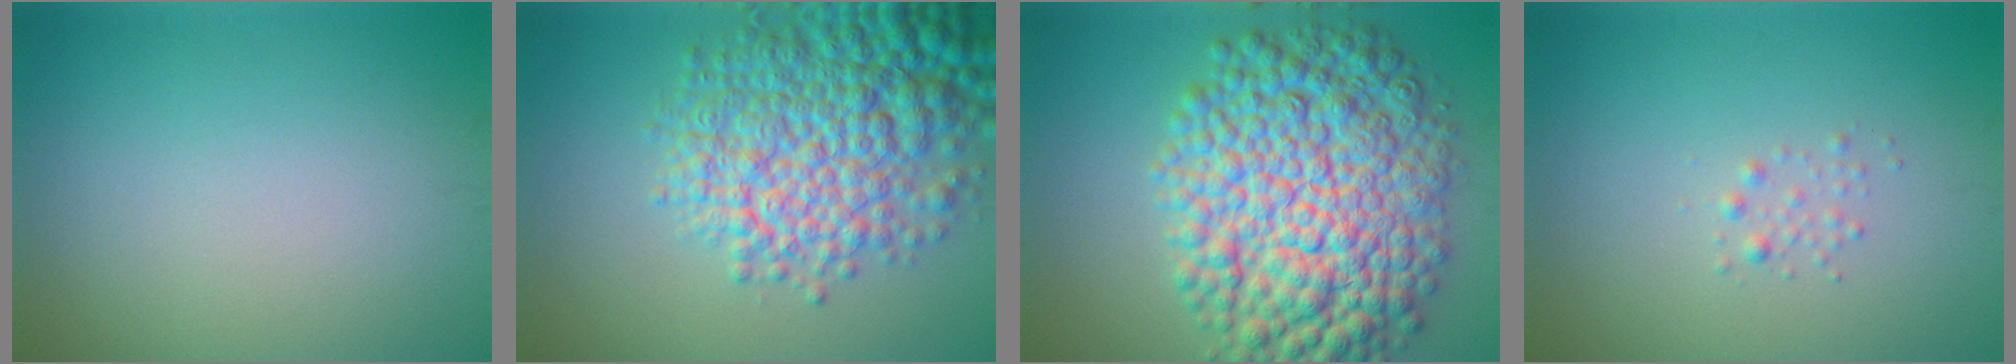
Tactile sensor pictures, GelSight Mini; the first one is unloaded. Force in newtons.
{"total": 9.7, "press": 9.7, "slide": 0.3}
{"total": 12.9, "press": 12.9, "slide": 0.1}
{"total": 0.8, "press": 0.8, "slide": 0.1}